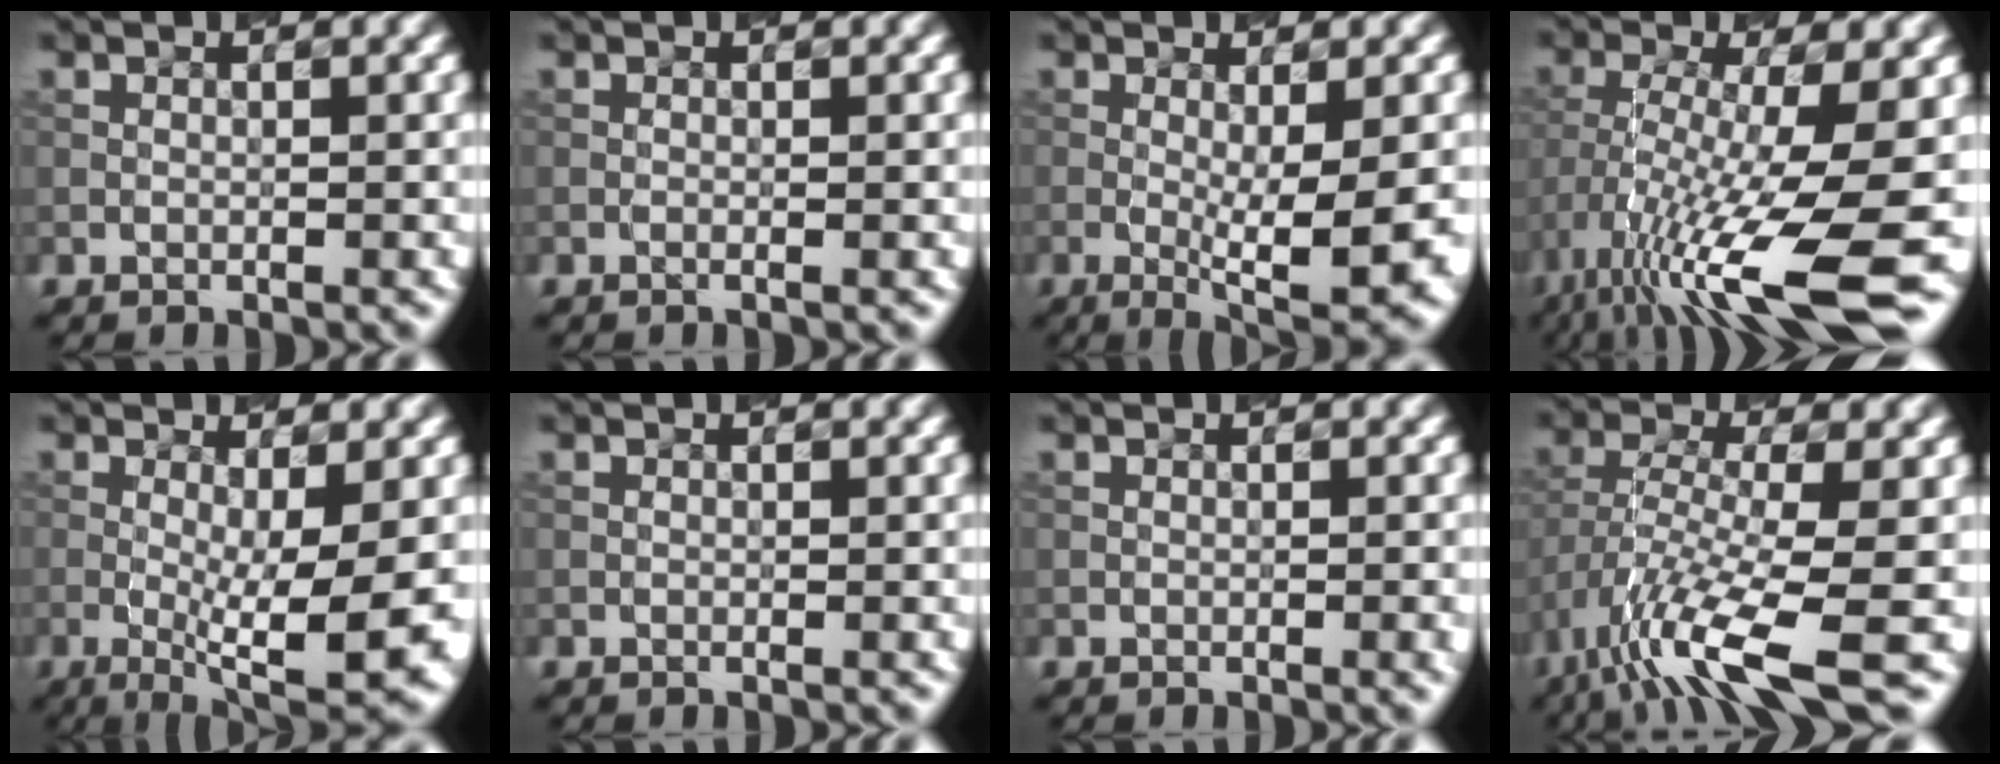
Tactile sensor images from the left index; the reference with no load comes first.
{"total": 0.6, "force": [-0.1, 0.2, 0.5], "torque": [-0.002, 0.002, -0.004]}
{"total": 7.2, "force": [-1.3, 1.4, 7.0], "torque": [-0.105, -0.018, -0.008]}
{"total": 13.0, "force": [-5.6, 2.9, 11.4], "torque": [-0.226, -0.022, -0.083]}
{"total": 9.0, "force": [-1.8, 1.9, 8.6], "torque": [-0.135, -0.022, -0.014]}
{"total": 0.0}
{"total": 1.4, "force": [-0.3, 0.5, 1.3], "torque": [-0.005, 0.005, 0.000]}
{"total": 9.5, "force": [-5.0, 2.4, 7.8], "torque": [-0.155, -0.002, -0.085]}